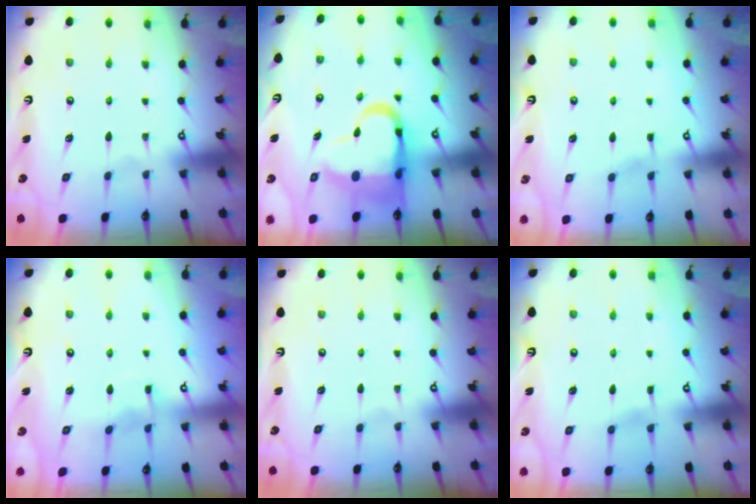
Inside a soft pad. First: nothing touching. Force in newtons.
{"total": 13.9, "press": 13.3, "slide": 4.0}
{"total": 1.7, "press": 1.7, "slide": 0.3}
{"total": 5.3, "press": 5.2, "slide": 0.7}
{"total": 0.0}
{"total": 3.4, "press": 3.3, "slide": 0.4}